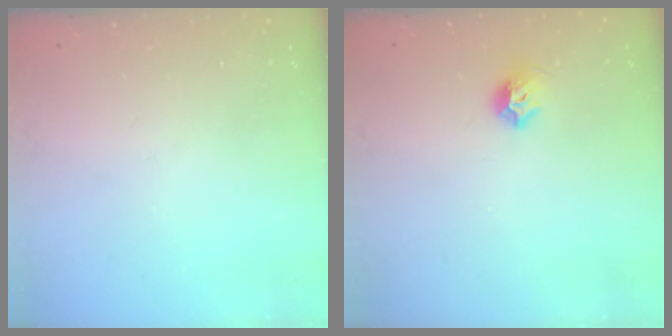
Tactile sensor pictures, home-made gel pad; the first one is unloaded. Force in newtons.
{"total": 7.0, "press": 6.9, "slide": 1.3}